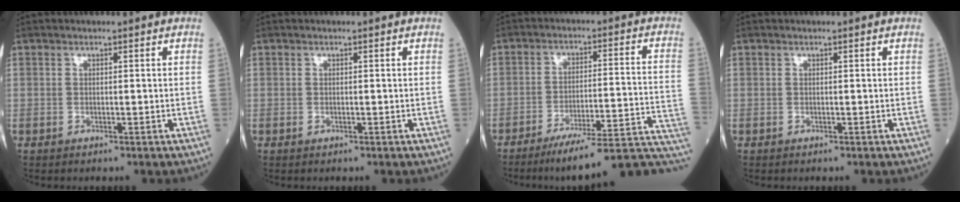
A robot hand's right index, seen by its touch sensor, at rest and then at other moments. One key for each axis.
{"total": 0.0}
{"total": 19.8, "fx": -17.1, "fy": 0.4, "fz": 10.1, "tx": -0.068, "ty": 0.018, "tz": -0.234}
{"total": 0.0}